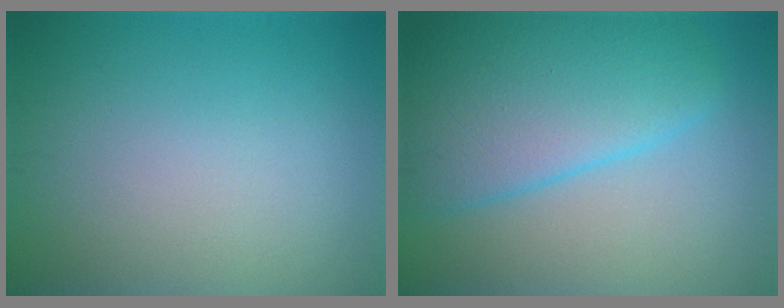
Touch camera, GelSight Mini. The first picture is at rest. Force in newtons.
{"total": 8.1, "press": 8.1, "slide": 0.5}